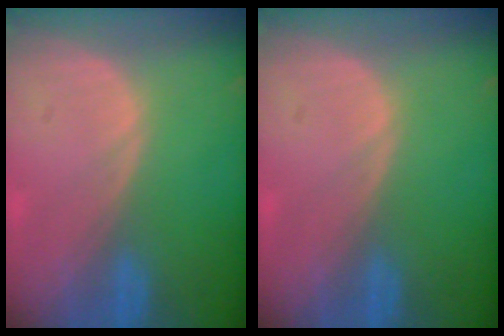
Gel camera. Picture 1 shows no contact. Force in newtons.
{"total": 0.0}